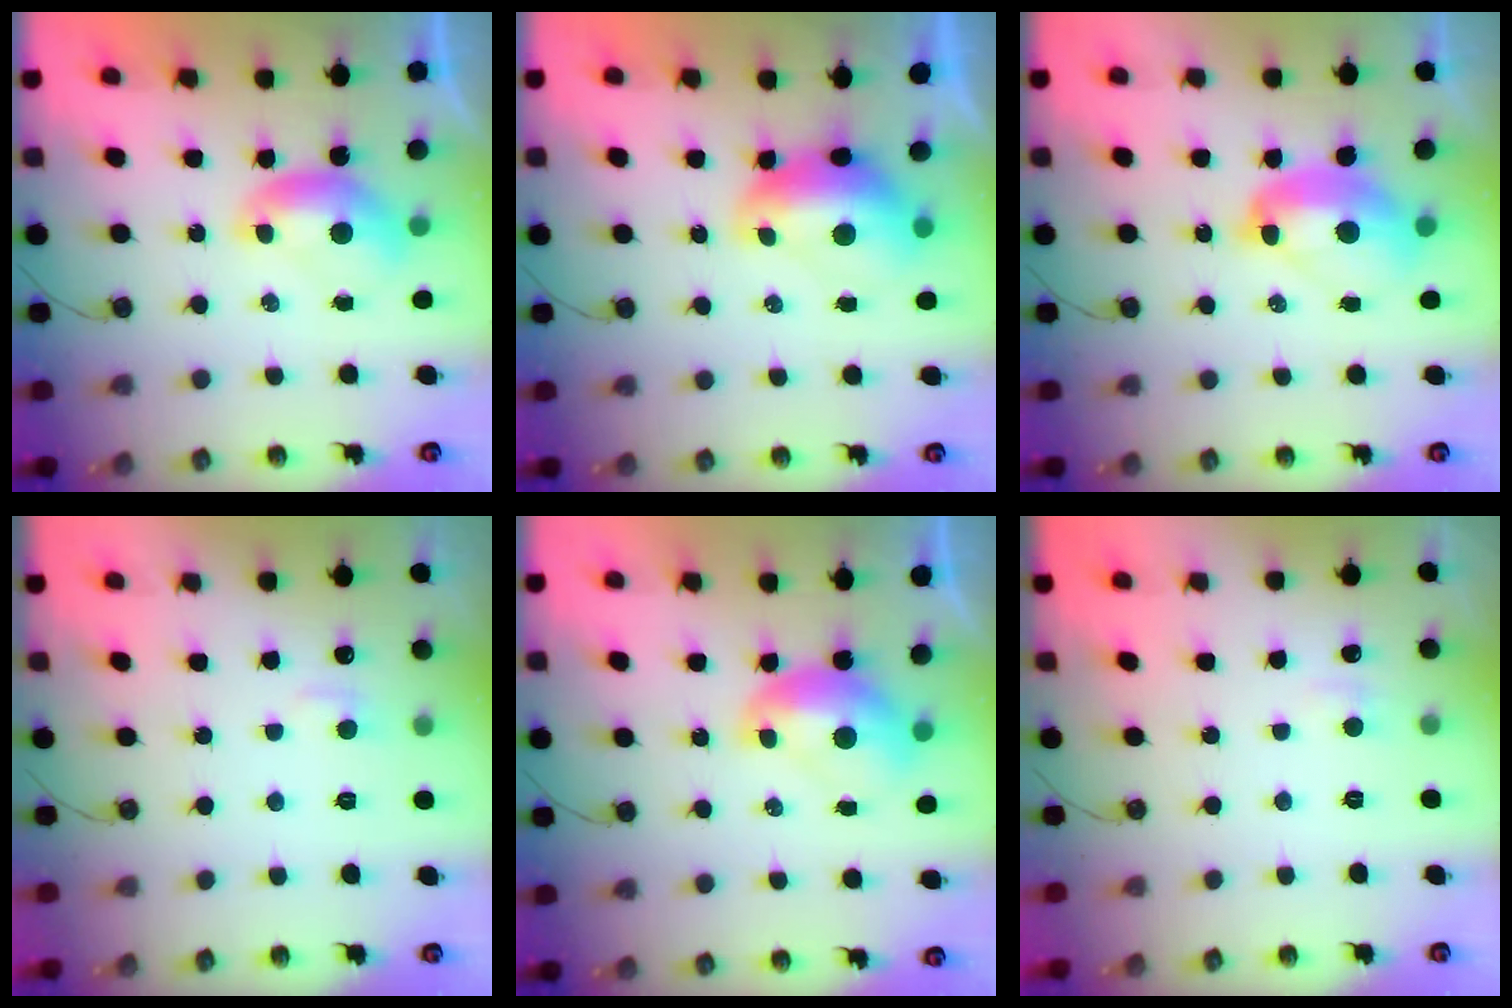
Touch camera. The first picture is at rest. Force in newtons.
{"total": 2.6, "press": 2.5, "slide": 0.7}
{"total": 4.8, "press": 4.7, "slide": 0.7}
{"total": 1.7, "press": 1.6, "slide": 0.6}
{"total": 2.1, "press": 2.1, "slide": 0.3}
{"total": 1.9, "press": 1.9, "slide": 0.5}